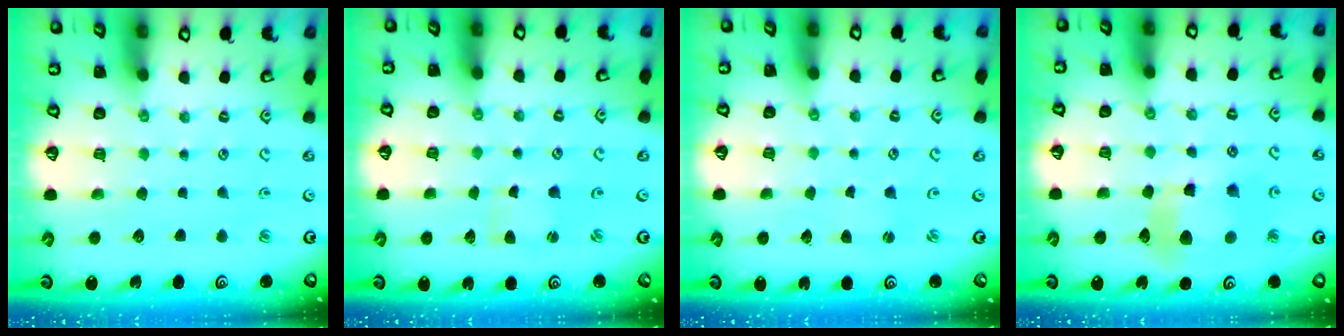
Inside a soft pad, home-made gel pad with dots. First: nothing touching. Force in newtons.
{"total": 1.7, "press": 1.7, "slide": 0.3}
{"total": 0.9, "press": 0.8, "slide": 0.2}
{"total": 9.3, "press": 9.2, "slide": 1.5}